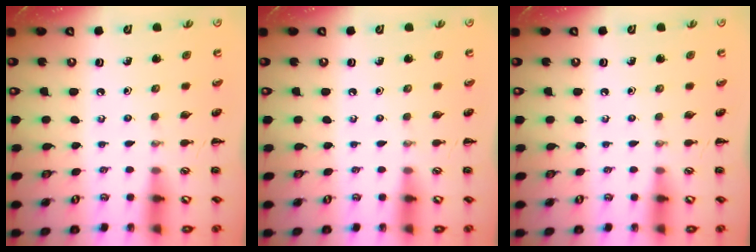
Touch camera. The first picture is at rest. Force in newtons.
{"total": 0.0}
{"total": 0.0}